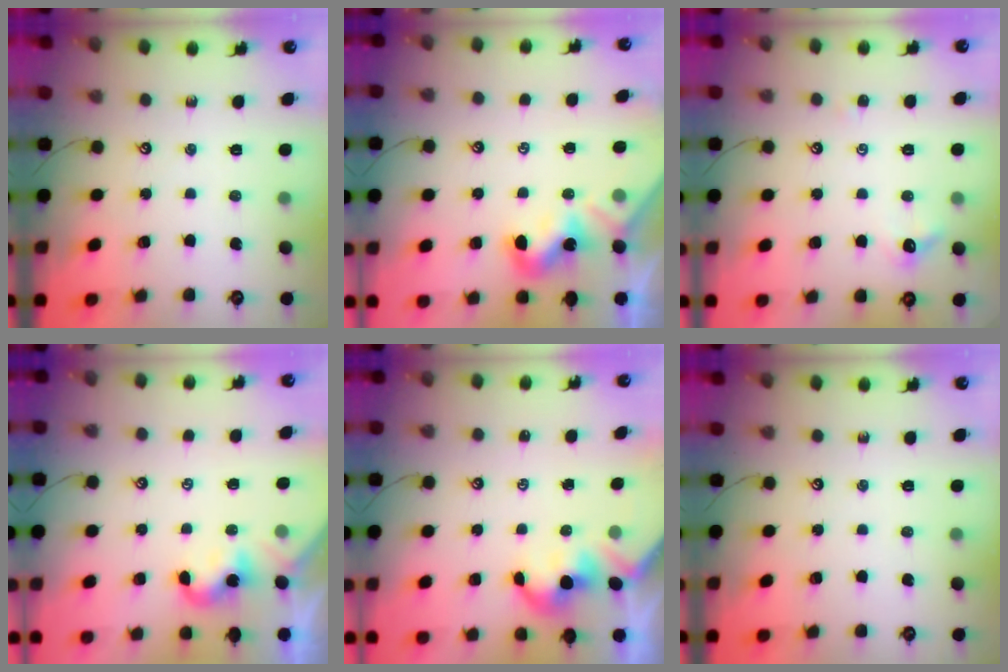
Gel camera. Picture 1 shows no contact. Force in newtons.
{"total": 2.0, "press": 2.0, "slide": 0.5}
{"total": 2.1, "press": 2.1, "slide": 0.5}
{"total": 2.4, "press": 2.4, "slide": 0.2}
{"total": 2.0, "press": 2.0, "slide": 0.2}
{"total": 0.0}